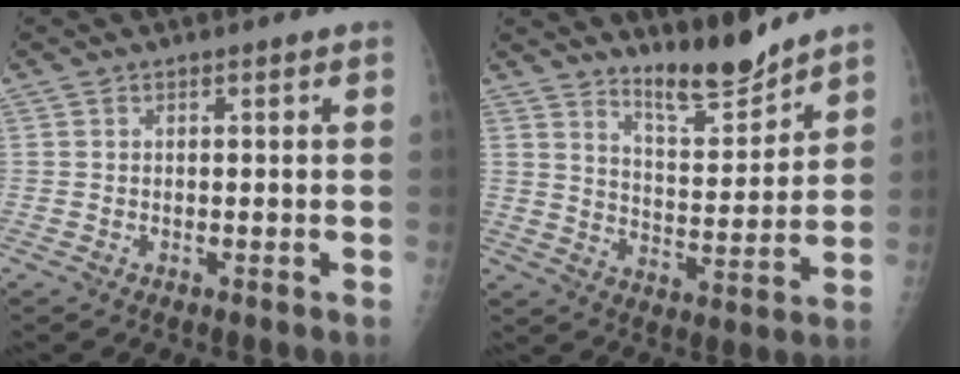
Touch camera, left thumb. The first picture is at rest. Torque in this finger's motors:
{"motor_torque": [1.59, 0.22, 0.65, -0.59, 0.00]}